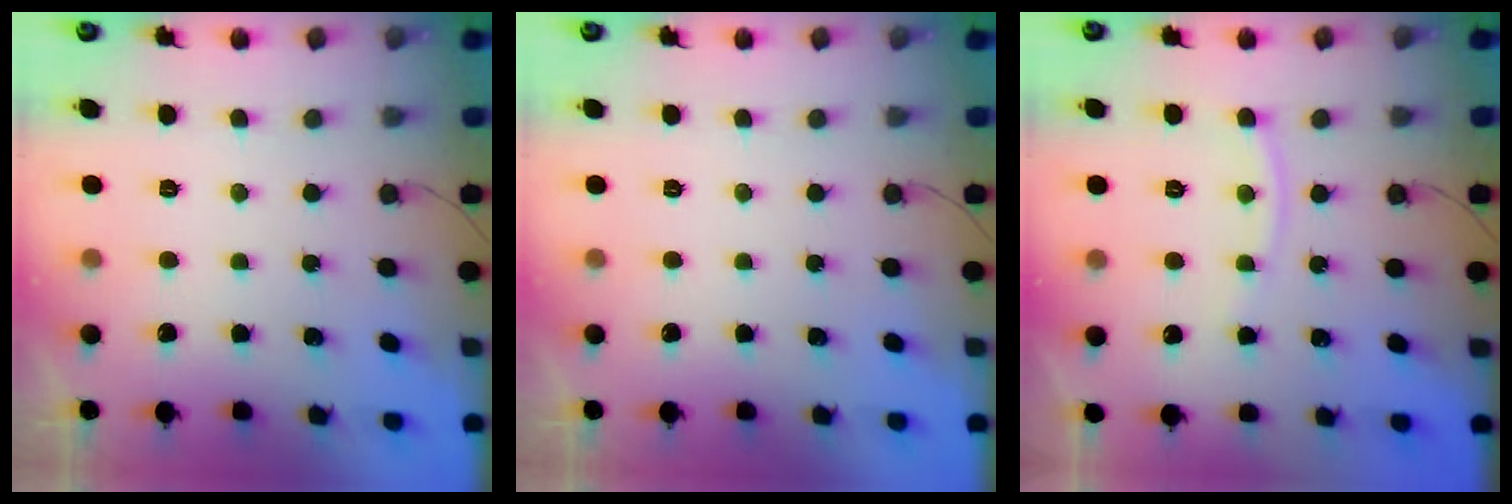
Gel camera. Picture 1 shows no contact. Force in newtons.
{"total": 0.0}
{"total": 5.9, "press": 5.9, "slide": 0.7}